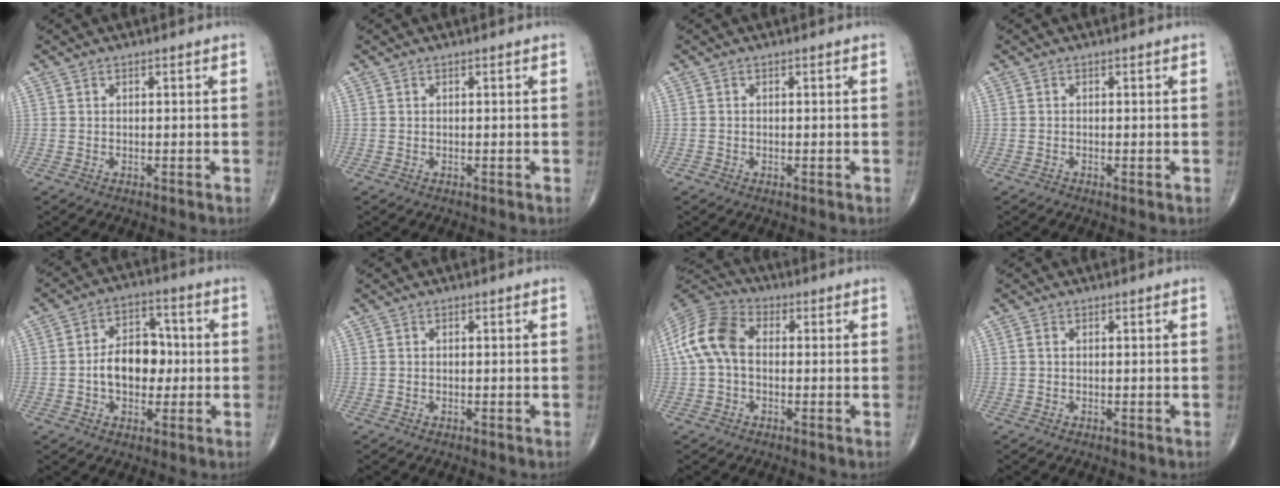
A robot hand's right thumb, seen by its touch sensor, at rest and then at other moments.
{"total": 0.0}
{"total": 0.0}
{"total": 0.5, "force": [-0.2, 0.2, 0.4], "torque": [-0.009, -0.002, -0.007]}
{"total": 10.3, "force": [-0.8, 7.1, 7.5], "torque": [-0.087, 0.025, -0.021]}
{"total": 0.0}
{"total": 10.9, "force": [0.4, 7.3, 8.0], "torque": [-0.163, 0.031, -0.005]}
{"total": 0.5, "force": [0.0, 0.4, 0.4], "torque": [-0.008, 0.000, -0.002]}